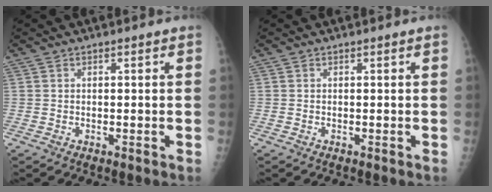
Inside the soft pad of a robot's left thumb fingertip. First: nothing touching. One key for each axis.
{"total": 0.0}